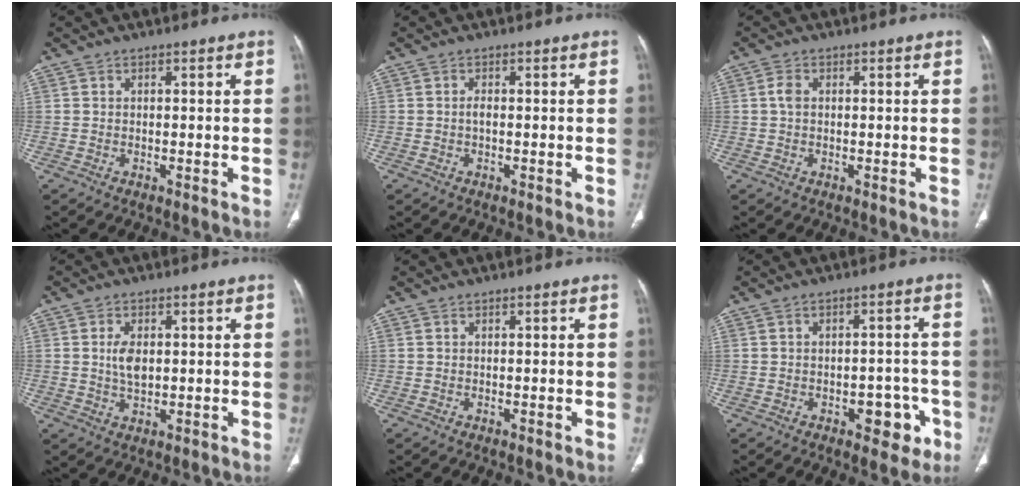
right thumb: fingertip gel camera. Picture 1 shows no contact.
{"total": 0.8, "force": [-0.2, 0.4, 0.7], "torque": [-0.013, 0.001, -0.006]}
{"total": 1.7, "force": [0.1, 1.1, 1.3], "torque": [-0.031, 0.004, 0.001]}
{"total": 4.2, "force": [0.6, 2.4, 3.4], "torque": [-0.062, -0.004, 0.015]}
{"total": 0.0}
{"total": 6.6, "force": [-2.8, 3.8, 4.6], "torque": [-0.027, 0.024, -0.030]}